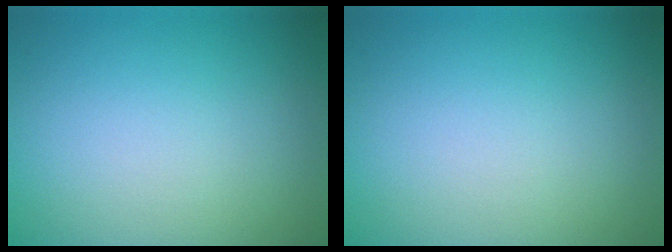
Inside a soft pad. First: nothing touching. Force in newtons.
{"total": 0.0}